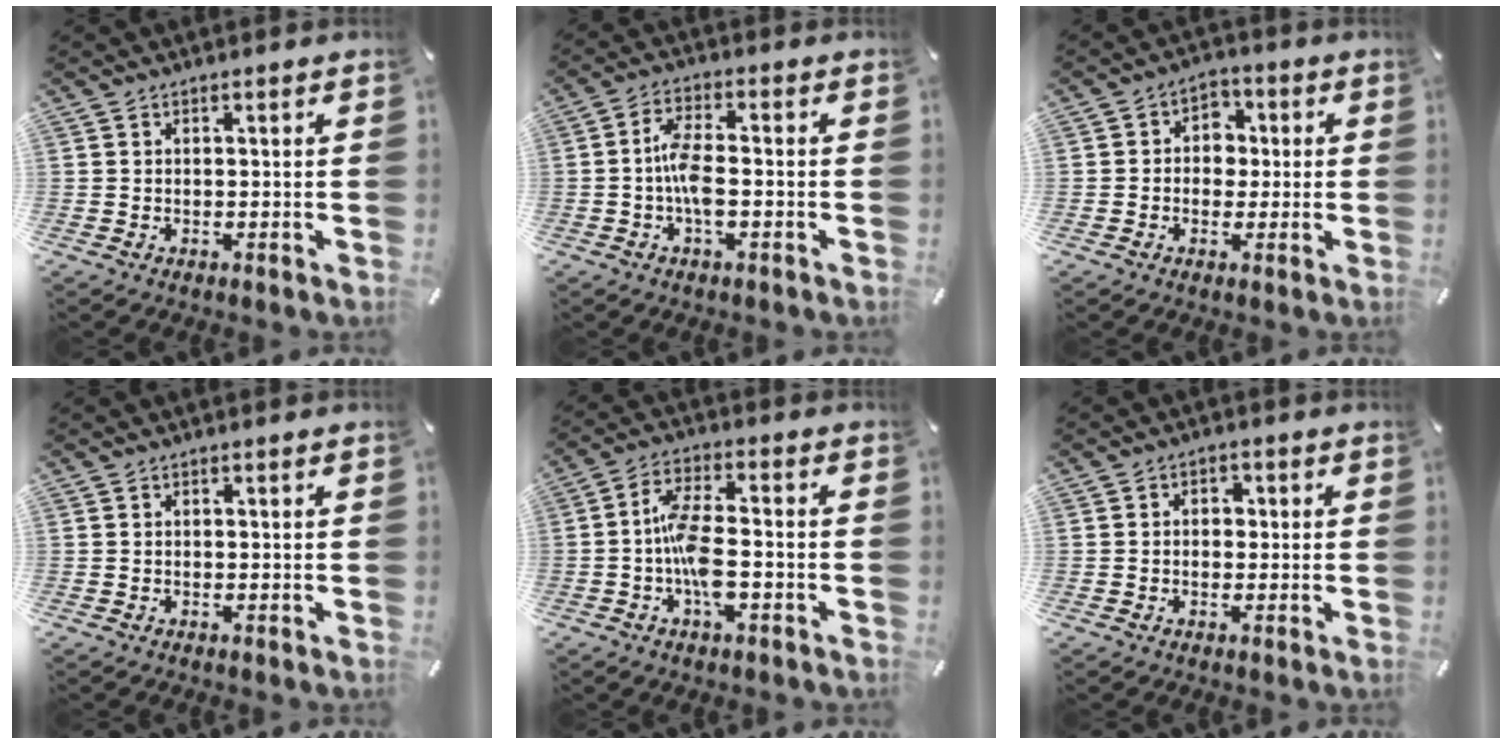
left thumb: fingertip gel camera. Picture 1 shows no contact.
{"total": 6.9, "force": [-1.5, 2.8, 6.2], "torque": [-0.124, 0.004, -0.026]}
{"total": 5.1, "force": [-0.7, 4.7, 1.9], "torque": [-0.029, 0.012, -0.016]}
{"total": 0.0}
{"total": 9.1, "force": [-2.7, 3.8, 7.8], "torque": [-0.159, 0.009, -0.046]}
{"total": 2.4, "force": [-0.5, 2.0, 1.3], "torque": [-0.018, 0.006, -0.015]}